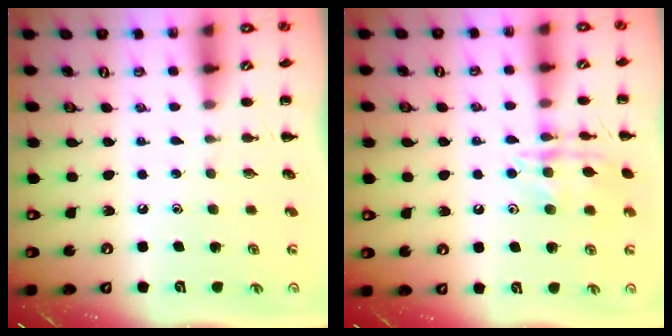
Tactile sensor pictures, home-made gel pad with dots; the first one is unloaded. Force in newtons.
{"total": 12.9, "press": 12.9, "slide": 0.6}